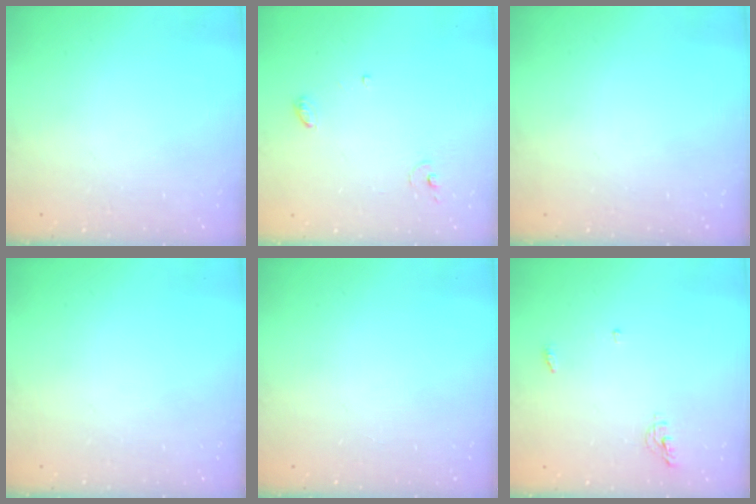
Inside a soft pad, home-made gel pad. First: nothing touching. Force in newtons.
{"total": 4.9, "press": 4.8, "slide": 0.2}
{"total": 0.0}
{"total": 0.0}
{"total": 0.0}
{"total": 7.2, "press": 4.7, "slide": 5.5}